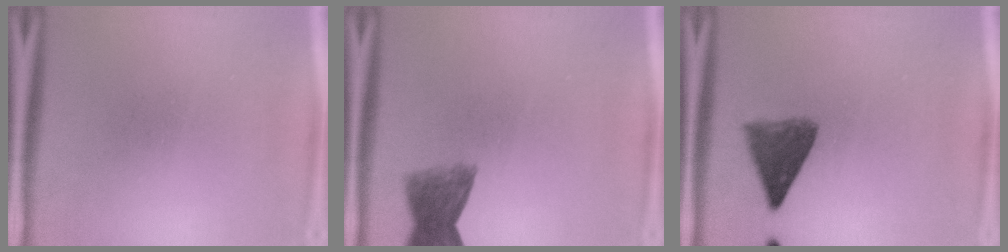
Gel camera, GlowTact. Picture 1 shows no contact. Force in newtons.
{"total": 5.6}
{"total": 6.5}